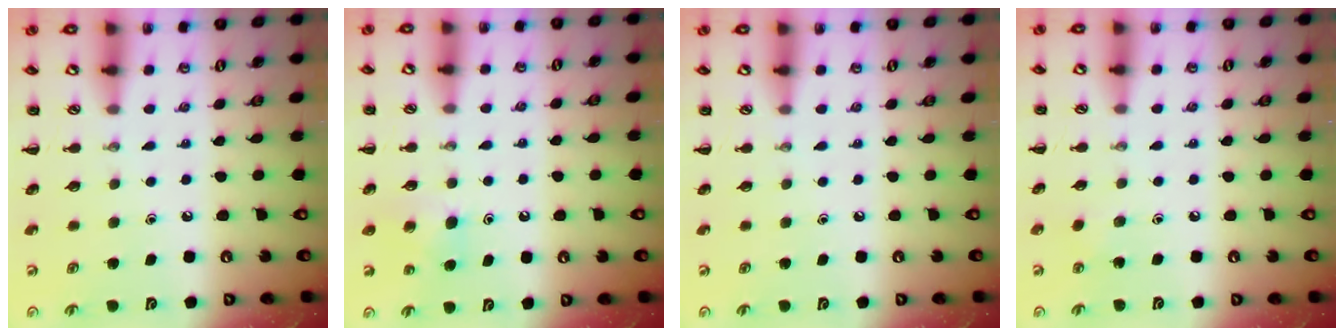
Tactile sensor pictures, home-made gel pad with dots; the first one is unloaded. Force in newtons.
{"total": 4.7, "press": 4.5, "slide": 1.5}
{"total": 0.0}
{"total": 4.0, "press": 3.9, "slide": 1.0}